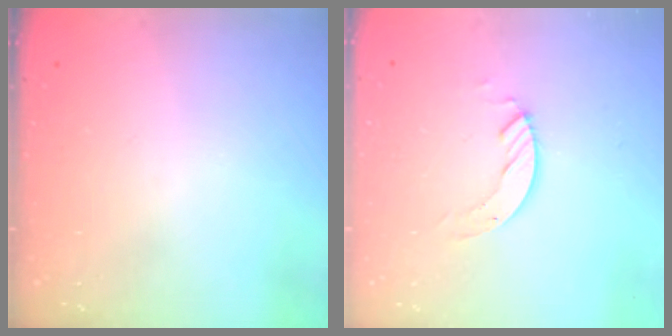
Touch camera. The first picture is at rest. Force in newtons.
{"total": 4.1, "press": 4.1, "slide": 0.3}